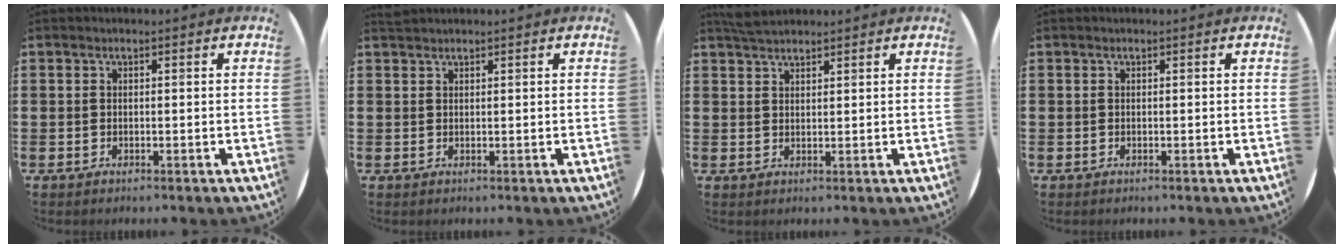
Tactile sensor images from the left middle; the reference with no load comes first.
{"total": 0.7, "force": [0.7, 0.0, -0.1], "torque": [0.000, 0.000, 0.014]}
{"total": 2.7, "force": [2.5, 0.6, 0.7], "torque": [-0.011, -0.001, 0.046]}
{"total": 0.0}